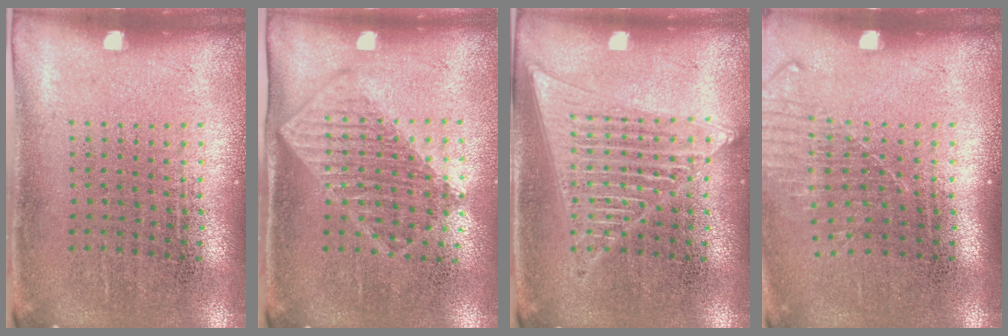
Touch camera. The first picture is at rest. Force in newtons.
{"total": 1.3, "press": 1.1, "slide": 0.6}
{"total": 2.9, "press": 2.9, "slide": 0.3}
{"total": 1.3, "press": 1.1, "slide": 0.8}